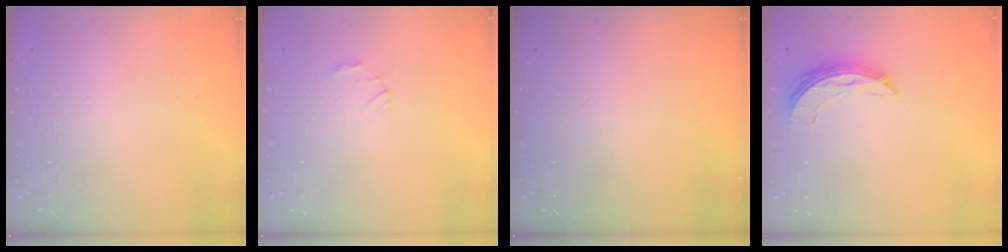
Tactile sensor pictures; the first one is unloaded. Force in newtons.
{"total": 1.4, "press": 1.3, "slide": 0.3}
{"total": 0.0}
{"total": 8.2, "press": 8.2, "slide": 0.1}